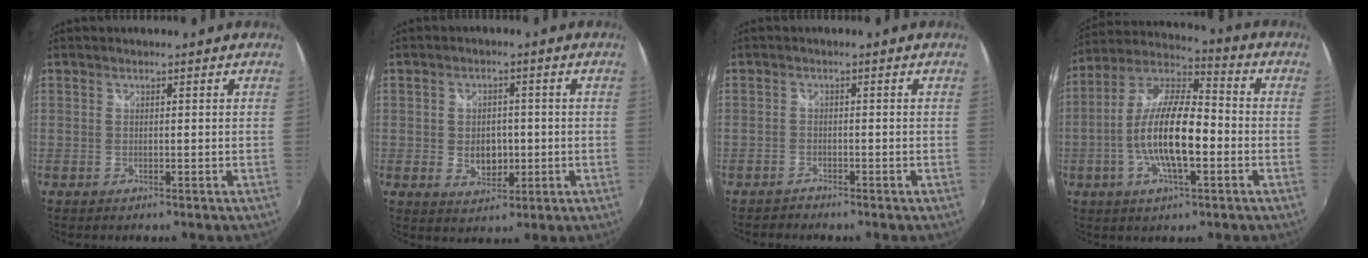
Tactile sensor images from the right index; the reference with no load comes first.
{"total": 5.9, "force": [-0.7, 4.2, 4.0], "torque": [-0.072, -0.002, -0.008]}
{"total": 1.6, "force": [-1.5, 0.5, -0.2], "torque": [-0.004, 0.001, -0.029]}
{"total": 15.5, "force": [-3.4, 4.9, 14.4], "torque": [-0.279, 0.001, -0.069]}